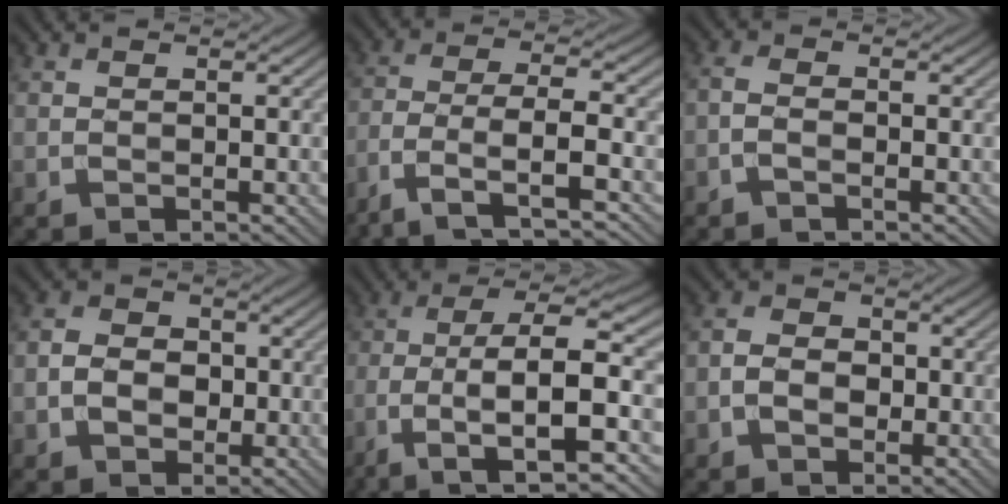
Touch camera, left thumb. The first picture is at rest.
{"total": 7.7, "force": [-4.9, 1.9, 5.6], "torque": [-0.110, 0.000, -0.099]}
{"total": 1.7, "force": [-0.9, 0.5, 1.3], "torque": [-0.029, 0.003, -0.024]}
{"total": 4.4, "force": [-1.0, 3.5, 2.6], "torque": [-0.045, -0.004, -0.025]}
{"total": 11.9, "force": [-4.0, 3.9, 10.5], "torque": [-0.195, -0.001, -0.071]}
{"total": 3.7, "force": [-1.1, 2.7, 2.3], "torque": [-0.041, 0.002, -0.029]}